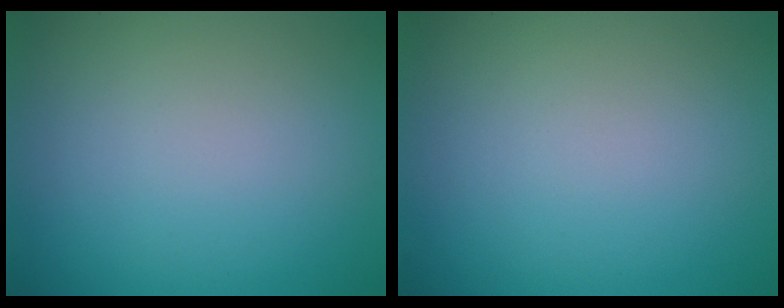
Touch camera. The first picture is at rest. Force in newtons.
{"total": 0.0}